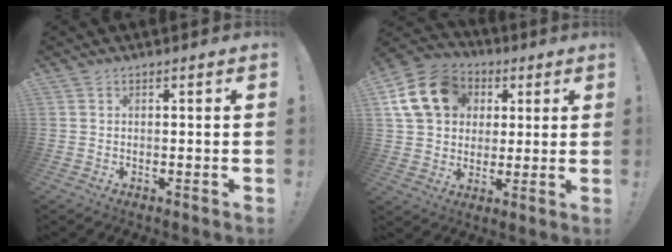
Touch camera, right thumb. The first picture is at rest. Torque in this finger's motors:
{"motor_torque": [1.68, 1.67, 1.01, 0.11, 0.05]}